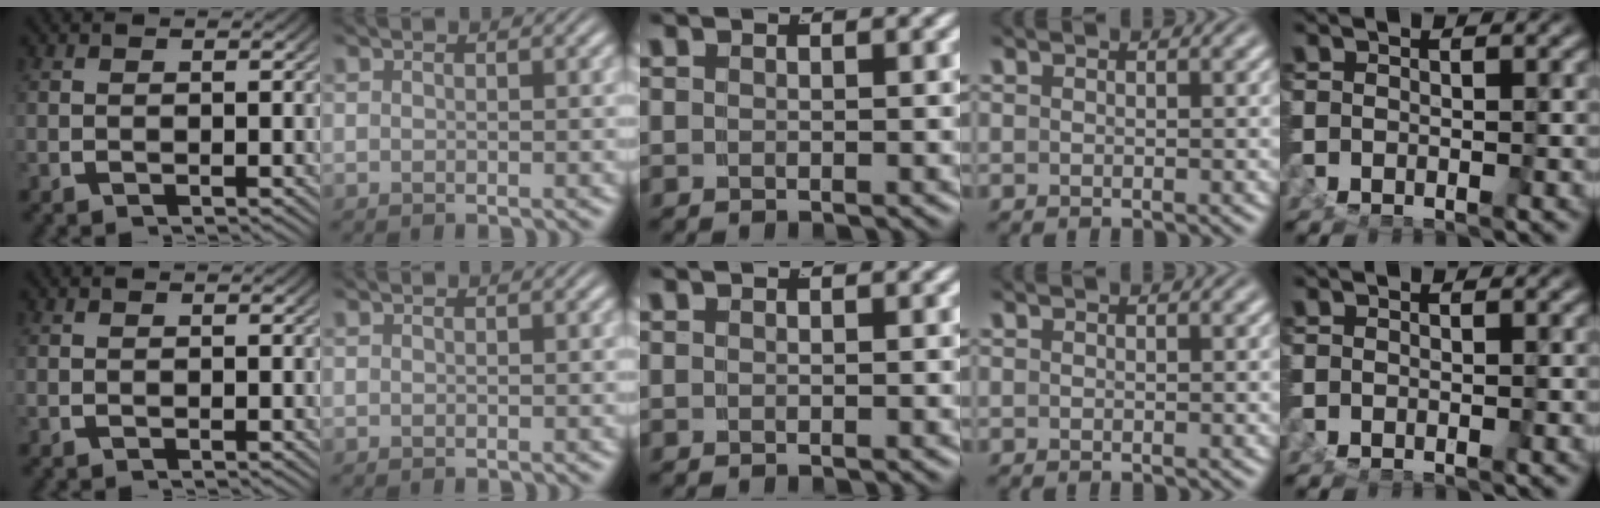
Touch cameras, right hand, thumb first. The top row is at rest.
{}